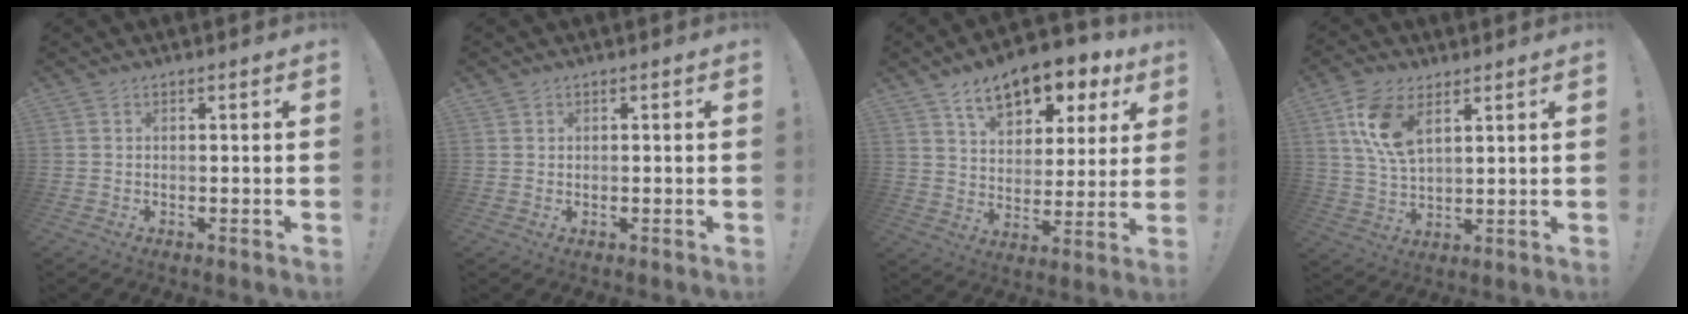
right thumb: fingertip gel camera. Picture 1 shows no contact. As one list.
[{"total": 0.8, "force": [0.6, 0.6, 0.0], "torque": [0.009, -0.001, 0.009]}, {"total": 13.7, "force": [8.7, 7.3, 7.7], "torque": [-0.111, -0.056, 0.152]}, {"total": 11.6, "force": [5.6, 6.1, 8.1], "torque": [-0.174, -0.012, 0.103]}]